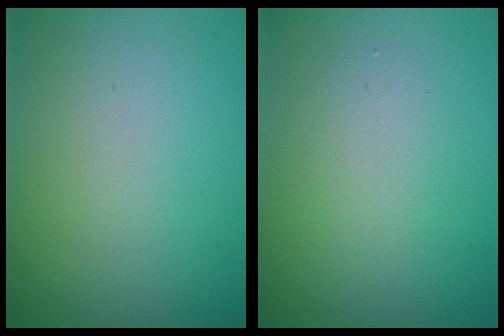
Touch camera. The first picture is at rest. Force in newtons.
{"total": 2.4, "press": 2.4, "slide": 0.1}